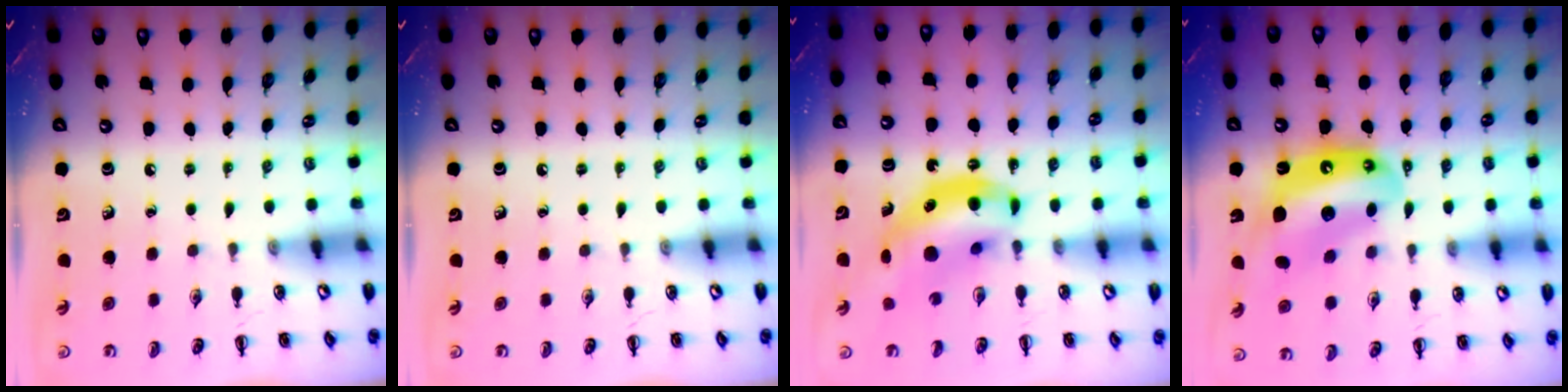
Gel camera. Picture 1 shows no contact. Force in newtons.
{"total": 0.0}
{"total": 12.4, "press": 12.1, "slide": 2.8}
{"total": 15.4, "press": 14.7, "slide": 4.6}